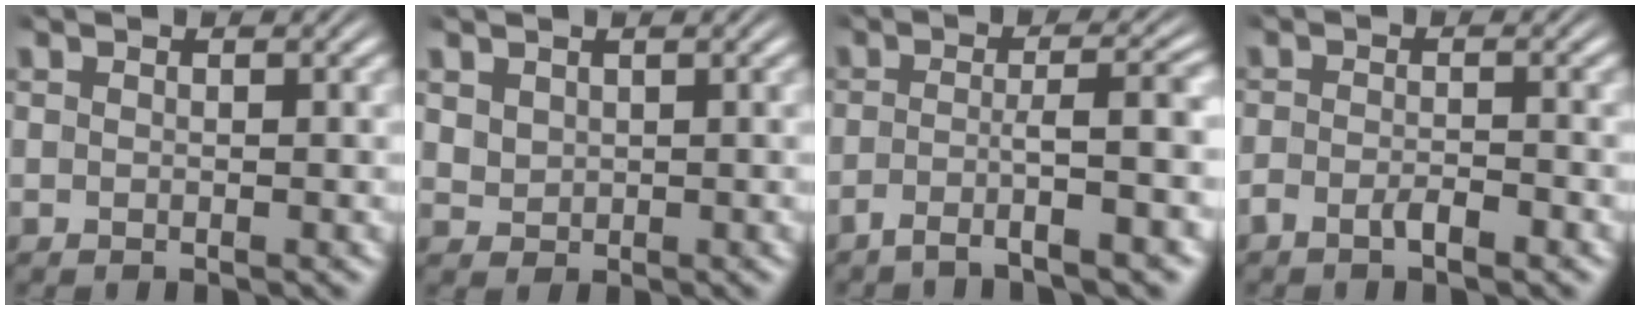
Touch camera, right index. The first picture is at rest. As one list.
[{"total": 1.6, "force": [0.9, 1.3, 0.4], "torque": [-0.014, -0.013, 0.032]}, {"total": 4.4, "force": [-2.8, 0.2, 3.4], "torque": [-0.049, -0.011, -0.038]}, {"total": 2.1, "force": [-1.6, 0.9, 0.8], "torque": [-0.009, -0.004, -0.033]}]